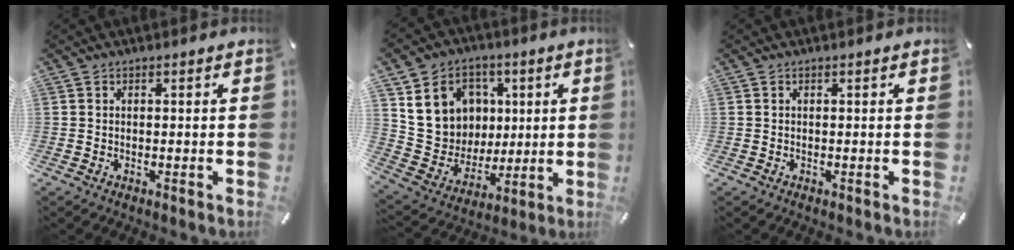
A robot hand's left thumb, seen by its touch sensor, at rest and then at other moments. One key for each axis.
{"total": 15.0, "fx": 5.1, "fy": 13.4, "fz": 4.6, "tx": -0.081, "ty": -0.018, "tz": 0.112}
{"total": 0.0}